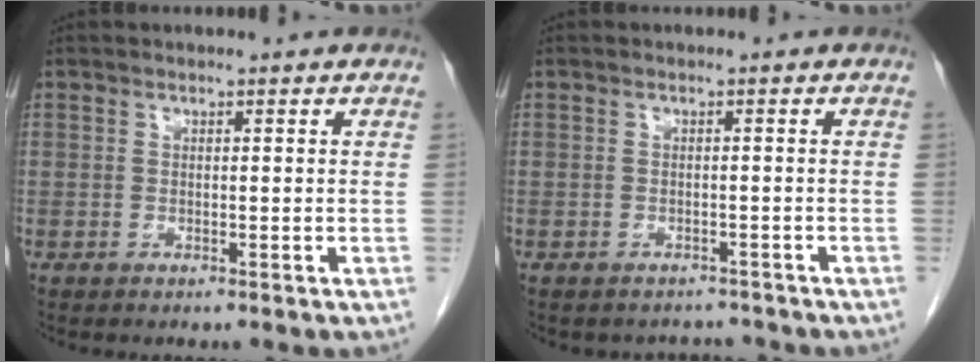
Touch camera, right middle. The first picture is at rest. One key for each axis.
{"total": 2.8, "fx": -2.6, "fy": 1.1, "fz": -0.4, "tx": 0.003, "ty": 0.002, "tz": -0.036}